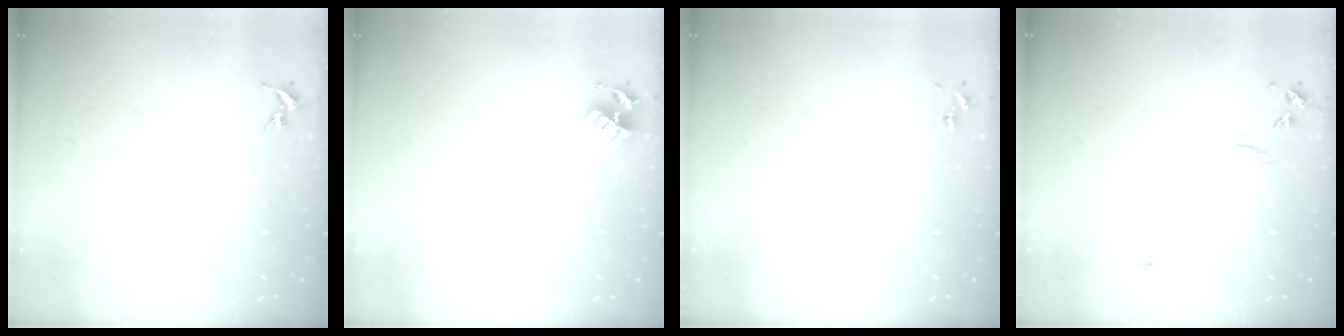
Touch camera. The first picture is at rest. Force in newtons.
{"total": 6.0, "press": 6.0, "slide": 0.6}
{"total": 0.0}
{"total": 7.5, "press": 7.5, "slide": 0.6}